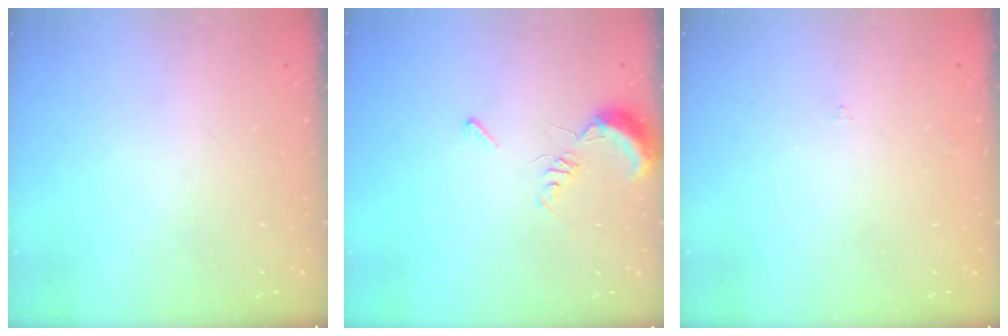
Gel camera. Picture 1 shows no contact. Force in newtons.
{"total": 6.6, "press": 6.6, "slide": 0.7}
{"total": 1.6, "press": 1.5, "slide": 0.4}